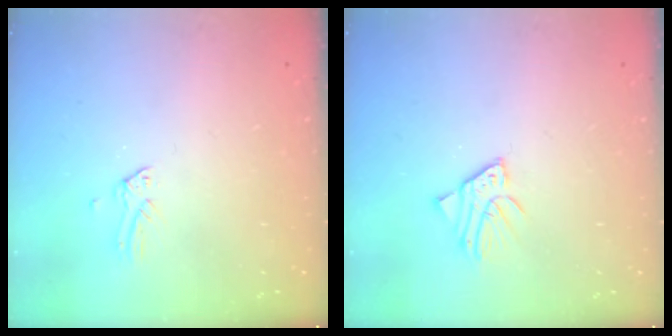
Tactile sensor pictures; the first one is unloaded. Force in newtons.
{"total": 3.3, "press": 3.3, "slide": 0.4}